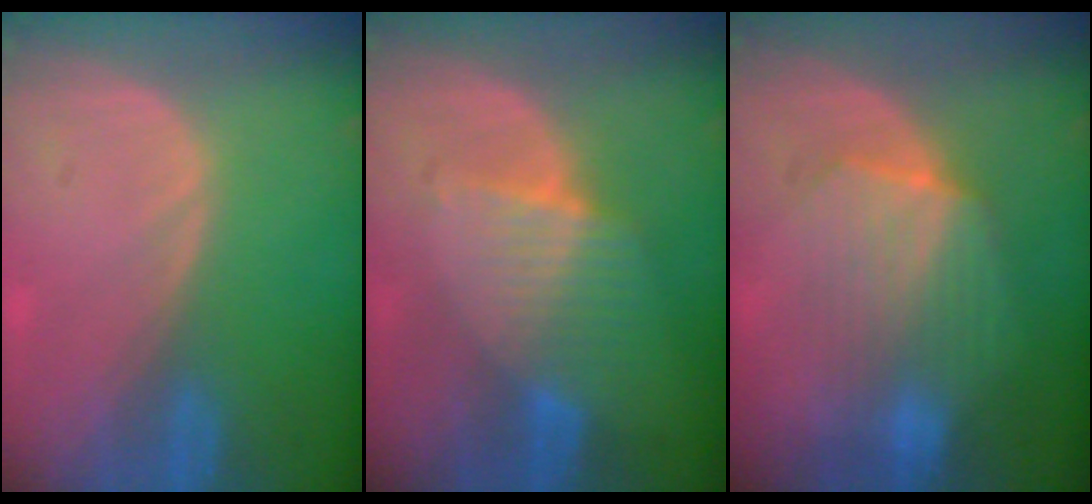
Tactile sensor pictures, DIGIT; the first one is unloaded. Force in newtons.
{"total": 6.8, "press": 6.0, "slide": 3.3}
{"total": 7.1, "press": 6.9, "slide": 1.3}